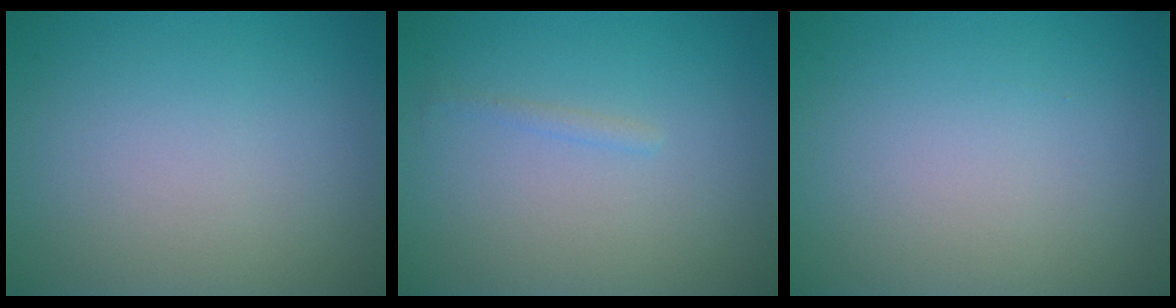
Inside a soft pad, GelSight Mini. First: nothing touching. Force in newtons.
{"total": 0.6, "press": 0.6, "slide": 0.0}
{"total": 0.0}